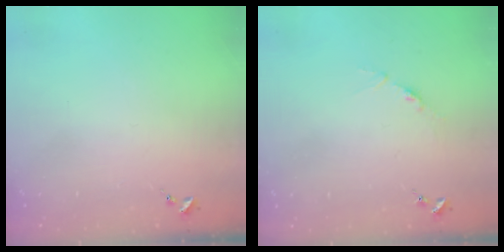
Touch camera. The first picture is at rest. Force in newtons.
{"total": 3.4, "press": 3.4, "slide": 0.4}